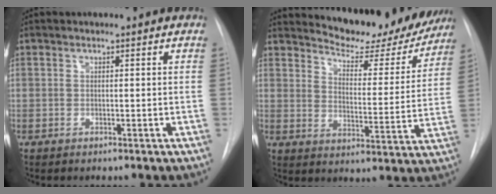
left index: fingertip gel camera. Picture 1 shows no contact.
{"total": 15.7, "force": [14.9, 3.4, 3.6], "torque": [-0.044, -0.037, 0.185]}